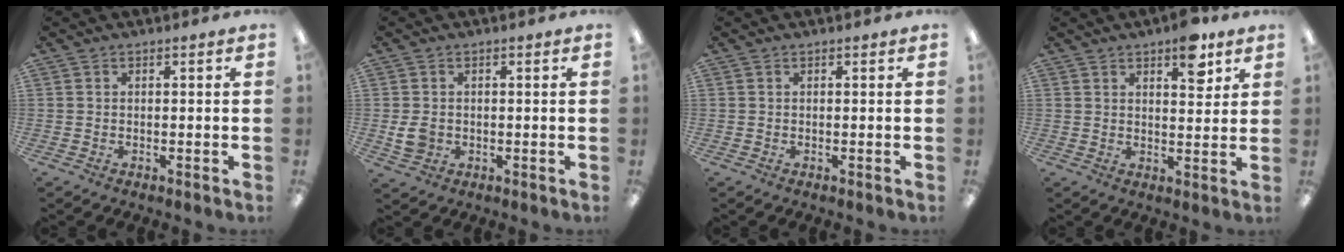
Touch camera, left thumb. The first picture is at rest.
{"total": 4.4, "force": [-0.2, 3.7, 2.4], "torque": [-0.032, -0.001, -0.003]}
{"total": 0.0}
{"total": 7.6, "force": [4.8, 3.3, 4.8], "torque": [-0.041, -0.030, 0.074]}